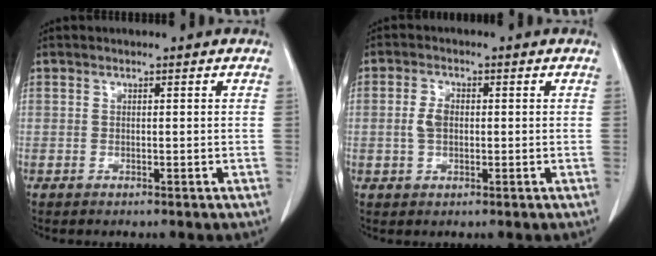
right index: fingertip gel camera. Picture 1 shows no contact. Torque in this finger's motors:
{"motor_torque": [0.64, 0.32, 0.23, 0.04]}